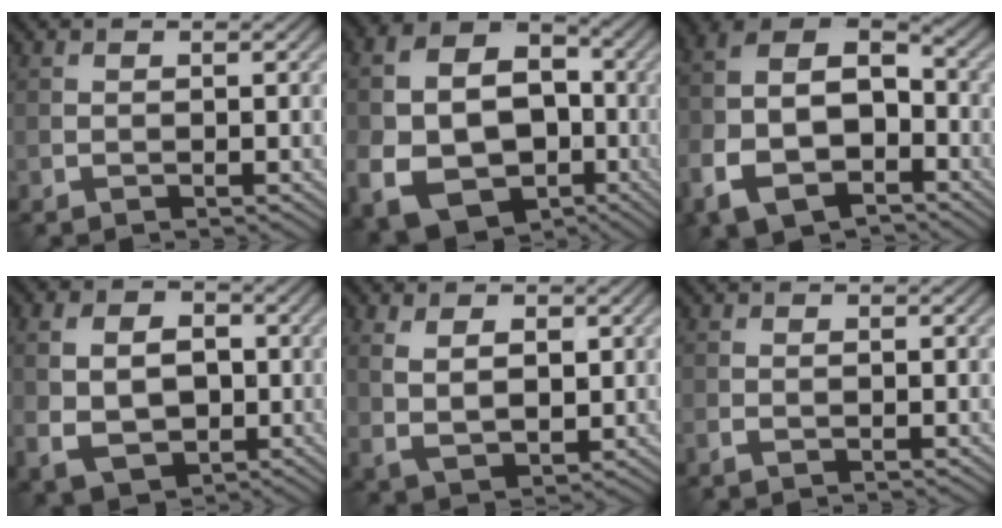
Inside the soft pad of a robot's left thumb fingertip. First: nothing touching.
{"total": 15.1, "force": [-4.2, 11.2, 9.1], "torque": [-0.191, -0.033, -0.069]}
{"total": 14.7, "force": [-6.6, 9.1, 9.5], "torque": [-0.218, -0.035, -0.118]}
{"total": 8.5, "force": [-0.6, 6.3, 5.6], "torque": [-0.108, 0.000, -0.014]}
{"total": 5.4, "force": [1.5, 3.2, 4.2], "torque": [-0.084, -0.007, 0.032]}
{"total": 0.9, "force": [-0.4, 0.3, 0.8], "torque": [-0.018, 0.000, -0.009]}